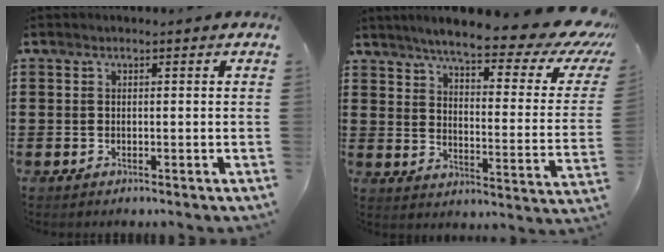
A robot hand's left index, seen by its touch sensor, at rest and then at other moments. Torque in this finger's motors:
{"motor_torque": [2.14, 0.00, 1.05, 0.21]}